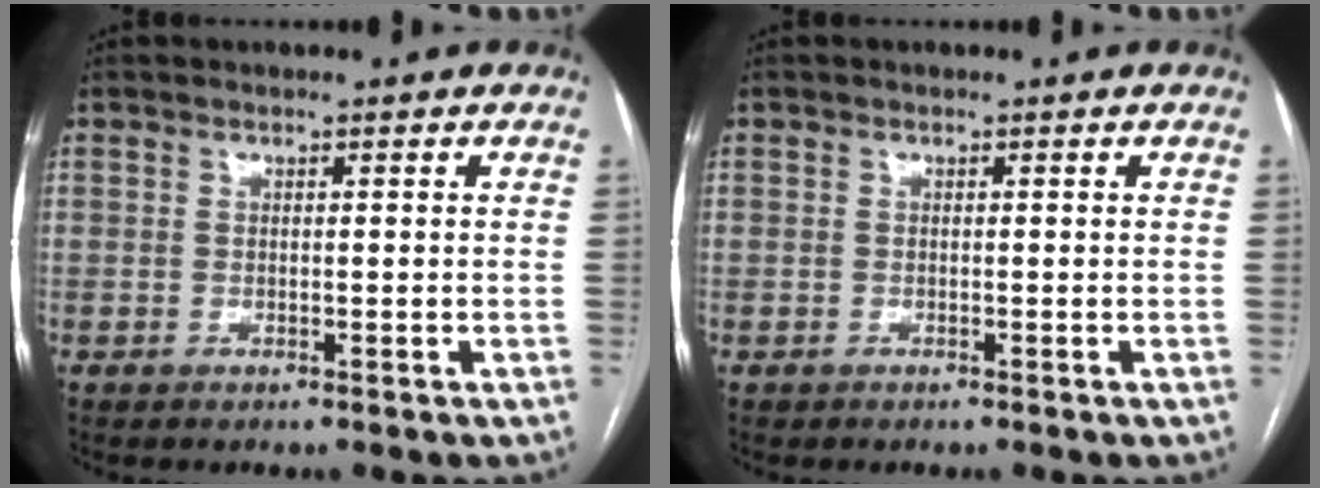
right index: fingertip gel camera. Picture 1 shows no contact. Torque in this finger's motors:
{"motor_torque": [-0.17, 0.09, -0.66, -0.14]}